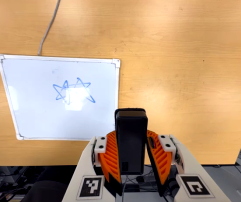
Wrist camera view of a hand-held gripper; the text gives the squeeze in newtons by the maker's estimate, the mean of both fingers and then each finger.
{"total": 8.0, "left": 5.9, "right": 10.0}